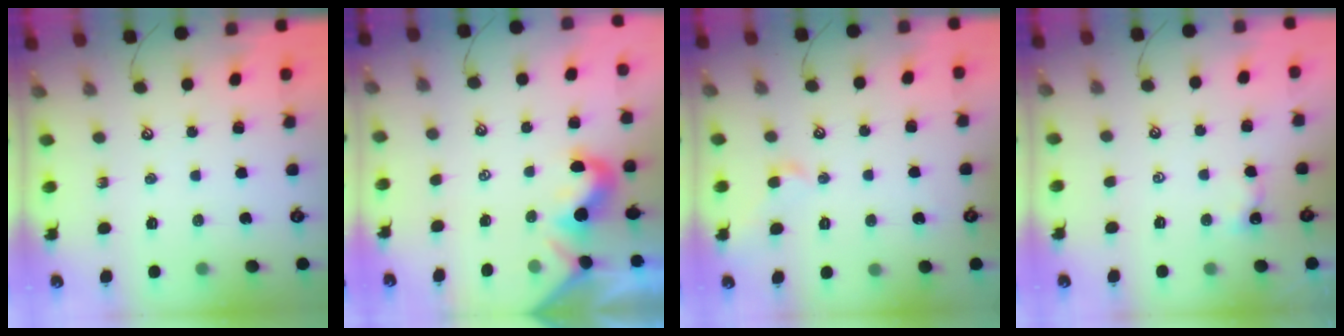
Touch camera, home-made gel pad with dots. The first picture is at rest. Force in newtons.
{"total": 0.7, "press": 0.7, "slide": 0.3}
{"total": 0.5, "press": 0.5, "slide": 0.3}
{"total": 2.2, "press": 2.2, "slide": 0.2}